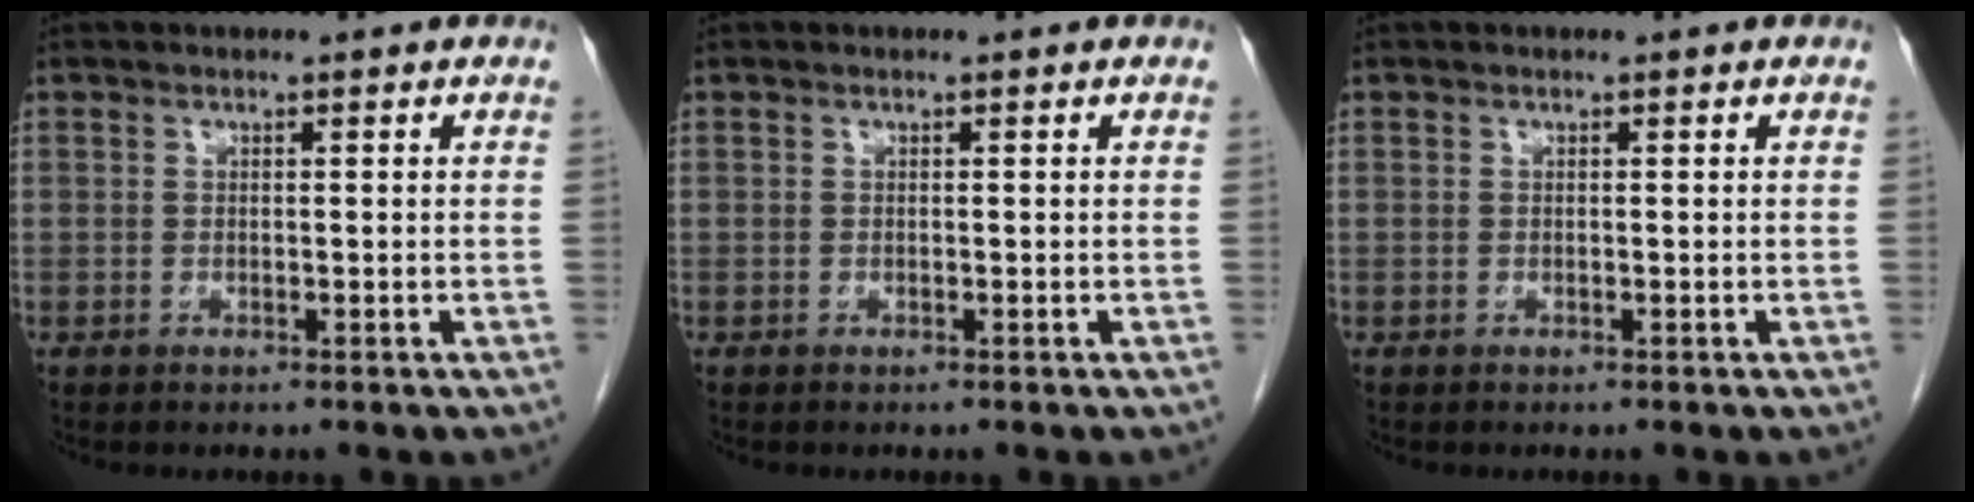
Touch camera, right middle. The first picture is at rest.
{"total": 0.0}
{"total": 0.0}